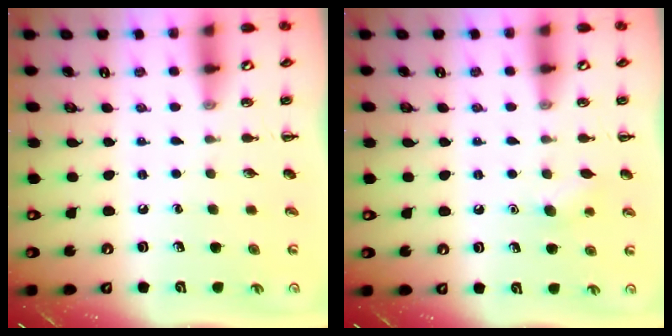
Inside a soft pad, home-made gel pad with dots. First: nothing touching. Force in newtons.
{"total": 7.0, "press": 6.7, "slide": 1.9}